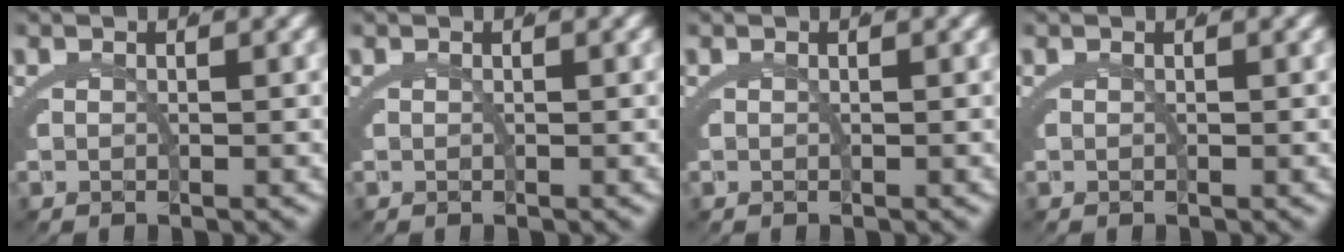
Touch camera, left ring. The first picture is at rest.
{"total": 0.0}
{"total": 0.0}
{"total": 0.0}